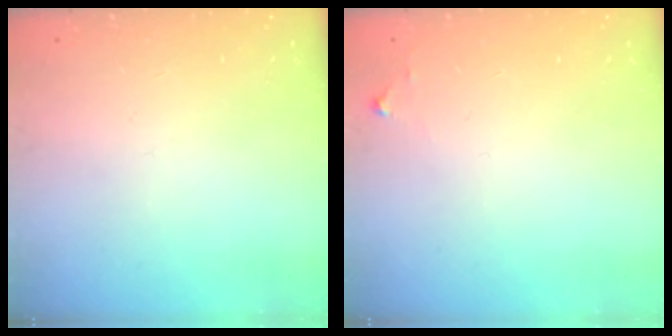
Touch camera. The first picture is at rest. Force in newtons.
{"total": 5.0, "press": 5.0, "slide": 0.7}